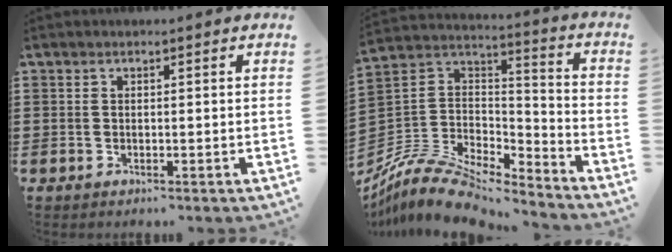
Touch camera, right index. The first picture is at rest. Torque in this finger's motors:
{"motor_torque": [-1.18, 0.96, 0.18, 0.05]}